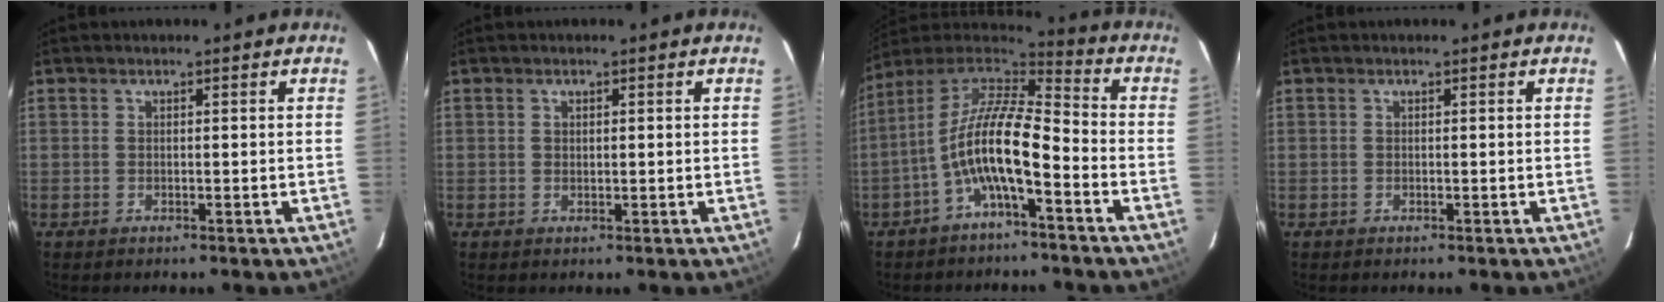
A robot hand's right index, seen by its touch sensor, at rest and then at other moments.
{"total": 0.6, "force": [0.3, 0.5, 0.2], "torque": [-0.003, 0.002, 0.007]}
{"total": 13.5, "force": [-5.4, 3.9, 11.7], "torque": [-0.226, 0.003, -0.106]}
{"total": 0.0}